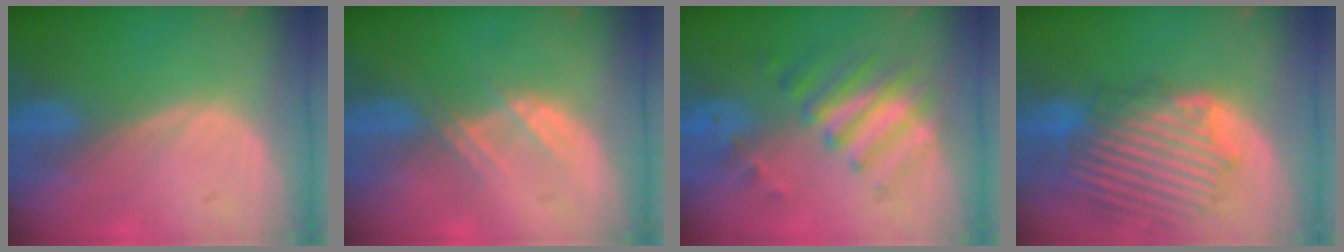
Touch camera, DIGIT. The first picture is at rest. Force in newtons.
{"total": 2.7, "press": 2.7, "slide": 0.3}
{"total": 7.8, "press": 7.0, "slide": 3.4}
{"total": 10.3, "press": 10.0, "slide": 2.3}